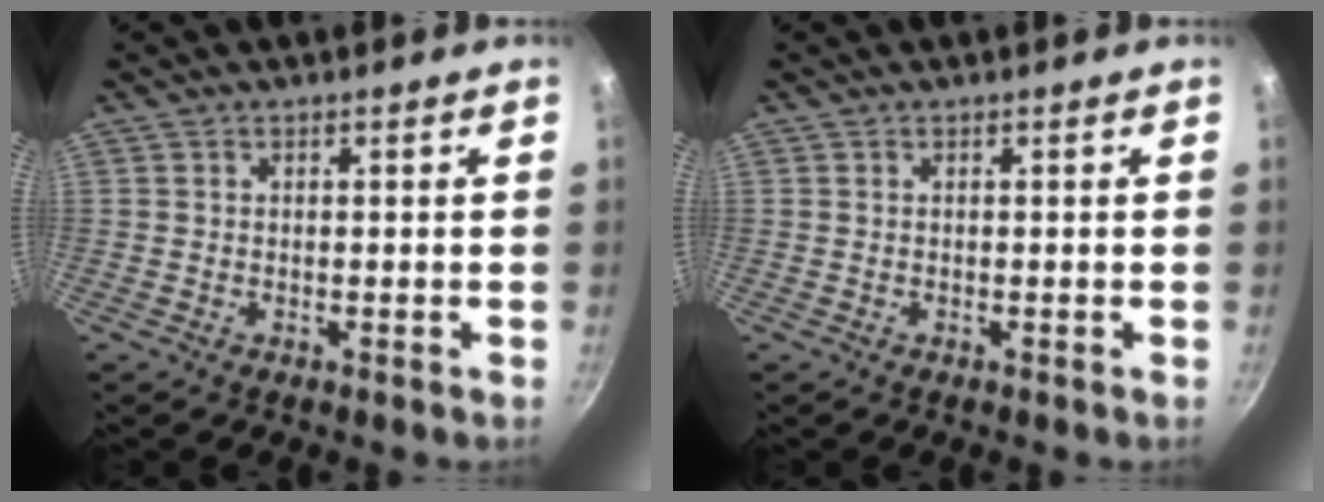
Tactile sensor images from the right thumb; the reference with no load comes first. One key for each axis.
{"total": 0.0}